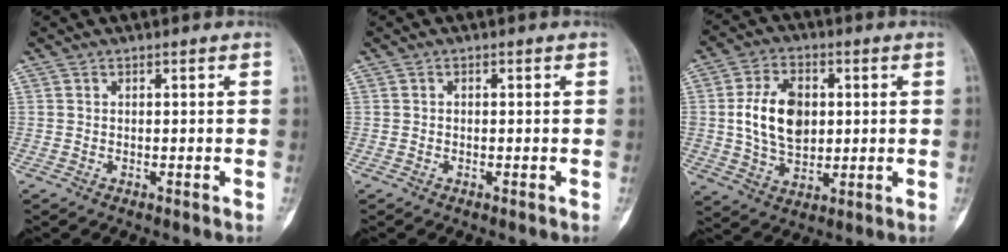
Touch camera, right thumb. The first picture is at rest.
{"total": 0.0}
{"total": 12.2, "force": [1.4, 8.1, 8.9], "torque": [-0.140, -0.002, 0.029]}